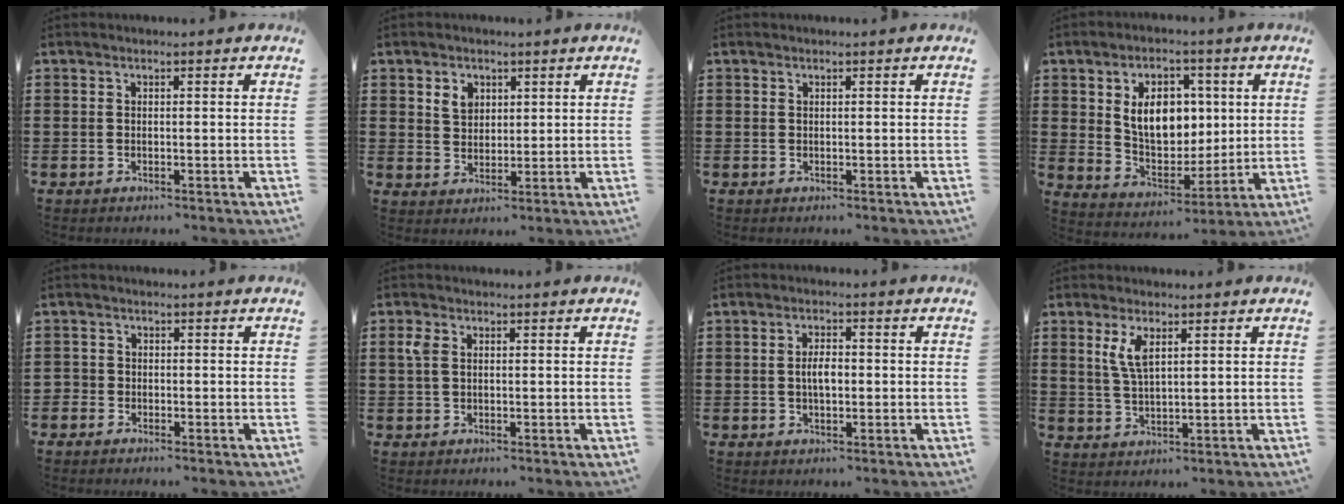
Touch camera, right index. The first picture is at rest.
{"total": 3.3, "force": [1.7, 2.5, 1.4], "torque": [-0.036, 0.011, 0.029]}
{"total": 0.0}
{"total": 9.6, "force": [2.0, 6.8, 6.6], "torque": [-0.118, 0.009, 0.033]}
{"total": 1.3, "force": [-0.8, 1.0, 0.1], "torque": [-0.005, 0.003, -0.019]}
{"total": 2.5, "force": [0.6, 1.6, 1.8], "torque": [-0.048, 0.006, 0.007]}
{"total": 3.2, "force": [-0.3, 1.3, 2.9], "torque": [-0.055, 0.002, -0.008]}
{"total": 4.3, "force": [1.9, 1.5, 3.6], "torque": [-0.077, 0.005, 0.031]}